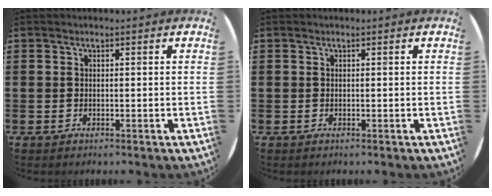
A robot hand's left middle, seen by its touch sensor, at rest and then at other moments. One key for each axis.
{"total": 0.0}